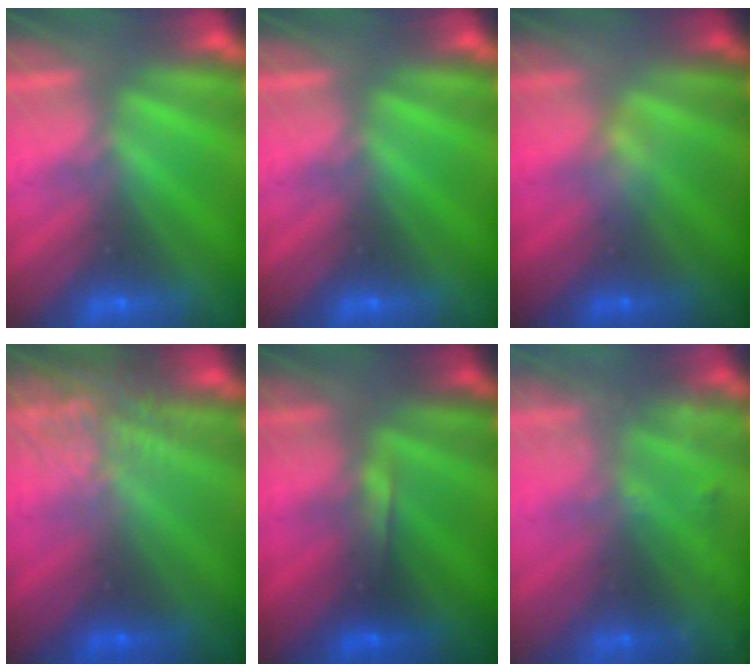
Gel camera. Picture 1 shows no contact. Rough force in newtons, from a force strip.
{"total": 0.0}
{"total": 2.4}
{"total": 5.8}
{"total": 3.8}
{"total": 2.0}